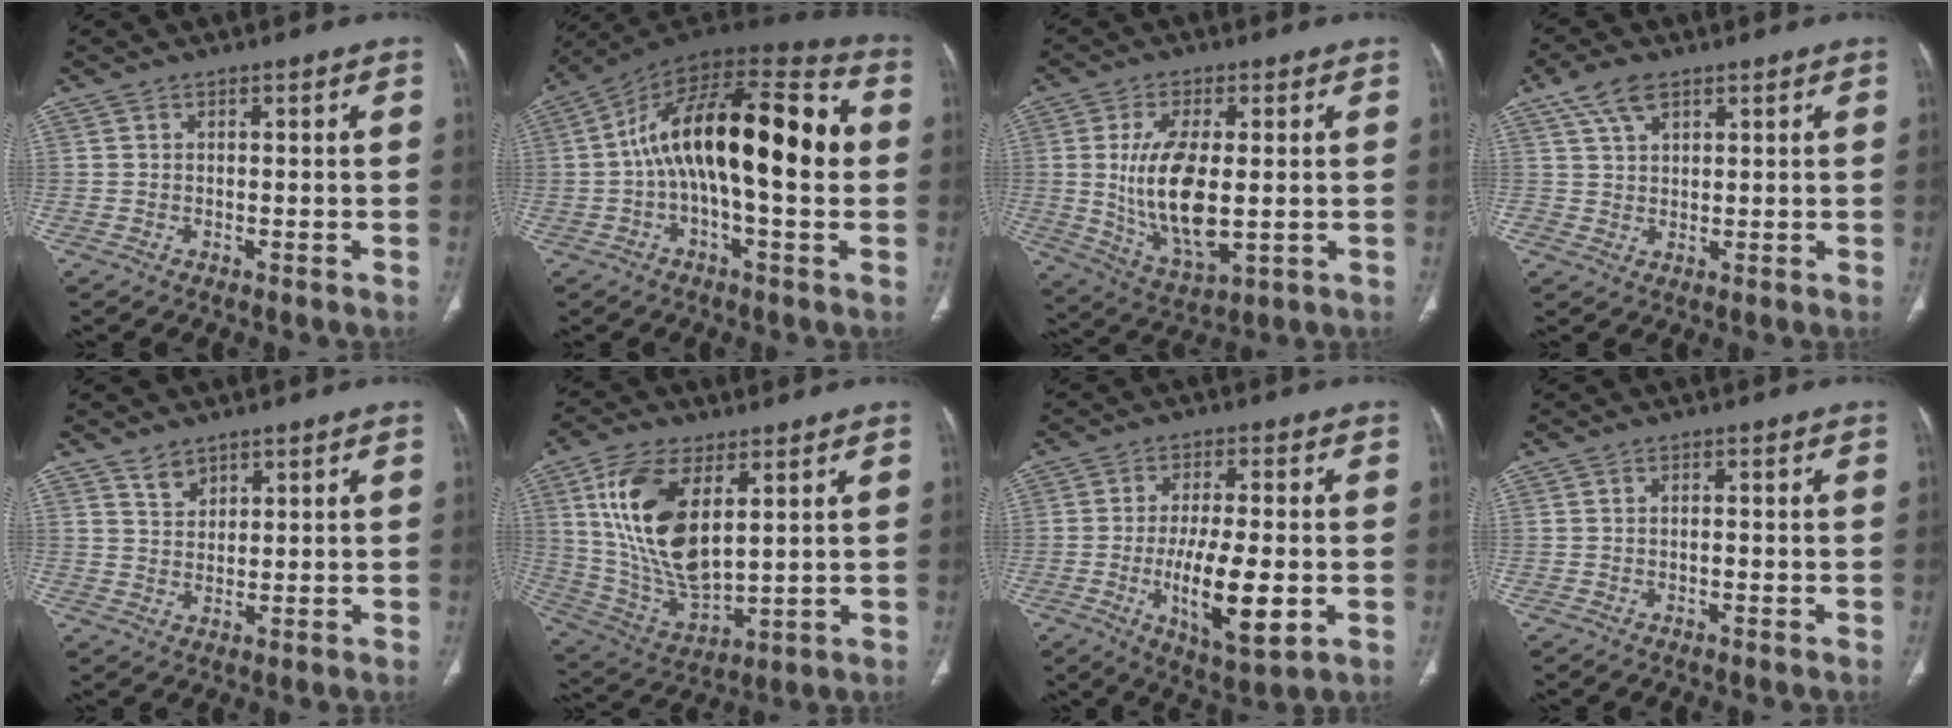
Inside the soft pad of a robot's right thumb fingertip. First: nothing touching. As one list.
[{"total": 24.3, "force": [1.0, 9.6, 22.2], "torque": [-0.349, 0.044, 0.004]}, {"total": 13.8, "force": [0.4, 6.0, 12.4], "torque": [-0.239, -0.019, 0.021]}, {"total": 5.6, "force": [3.2, 3.0, 3.4], "torque": [-0.058, 0.001, 0.065]}, {"total": 3.2, "force": [2.5, 1.8, 0.8], "torque": [0.000, -0.019, 0.049]}, {"total": 18.2, "force": [6.0, 8.8, 14.8], "torque": [-0.283, -0.026, 0.127]}, {"total": 13.5, "force": [-2.7, 4.3, 12.5], "torque": [-0.211, -0.013, -0.040]}, {"total": 0.6, "force": [-0.2, 0.2, 0.5], "torque": [-0.010, 0.001, -0.004]}]